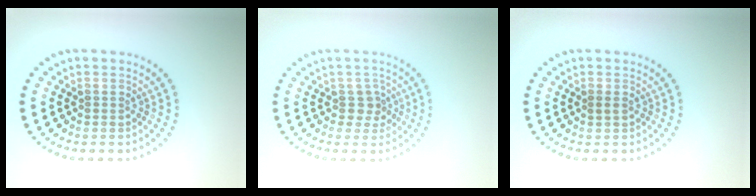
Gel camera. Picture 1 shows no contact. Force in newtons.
{"total": 1.7, "press": 1.3, "slide": 1.1}
{"total": 0.7, "press": 0.6, "slide": 0.1}